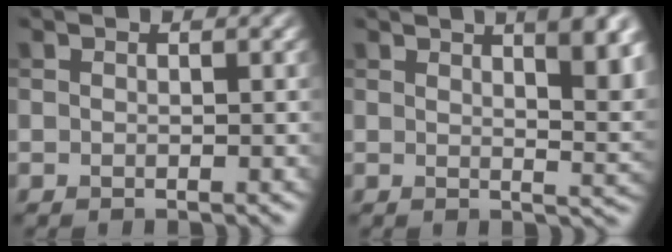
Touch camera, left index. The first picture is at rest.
{"total": 8.2, "force": [3.7, 3.1, 6.6], "torque": [-0.049, 0.013, 0.051]}